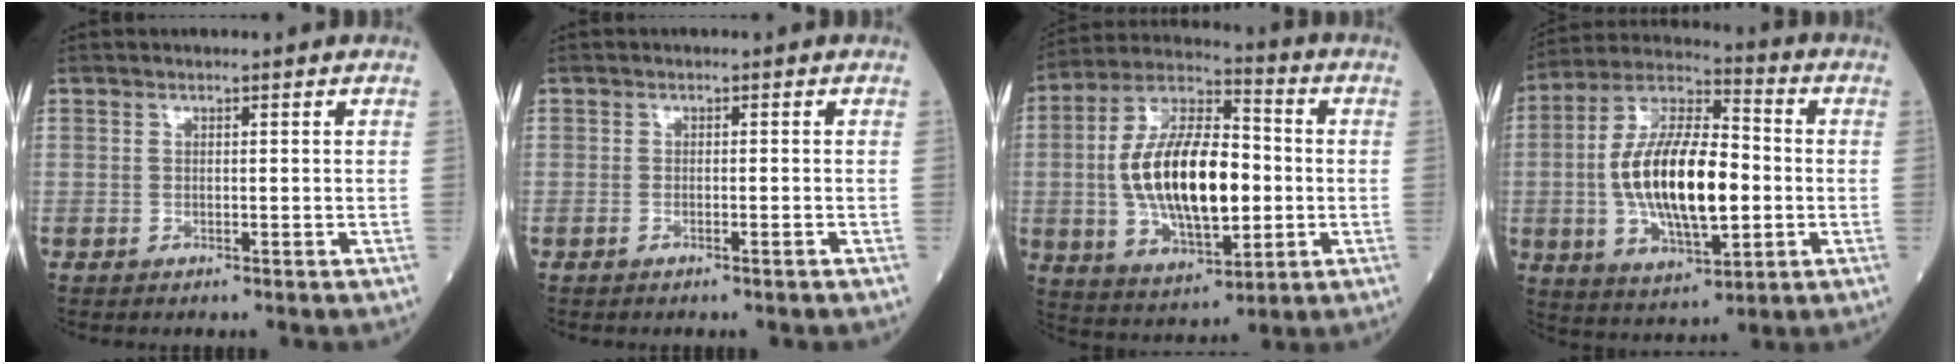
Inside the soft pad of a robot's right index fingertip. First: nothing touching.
{"total": 0.6, "force": [-0.5, 0.0, 0.4], "torque": [-0.014, 0.000, -0.005]}
{"total": 18.7, "force": [-0.9, 7.8, 17.0], "torque": [-0.327, 0.008, -0.013]}
{"total": 18.3, "force": [-1.5, 6.7, 17.0], "torque": [-0.327, 0.006, -0.026]}